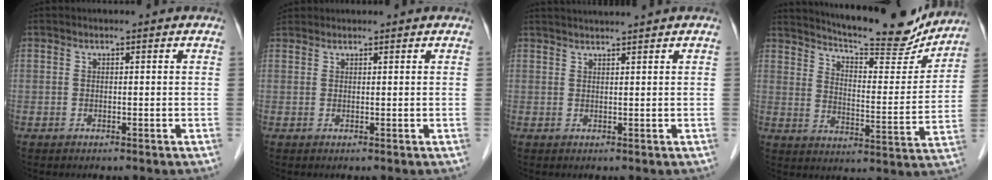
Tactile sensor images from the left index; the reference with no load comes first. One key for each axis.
{"total": 1.7, "fx": 1.5, "fy": 0.7, "fz": 0.1, "tx": -0.005, "ty": 0.017, "tz": 0.029}
{"total": 3.8, "fx": 3.4, "fy": -1.2, "fz": 1.2, "tx": -0.010, "ty": 0.017, "tz": 0.059}
{"total": 18.6, "fx": 17.2, "fy": 2.6, "fz": 6.5, "tx": -0.103, "ty": -0.033, "tz": 0.232}